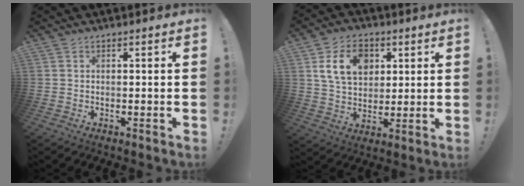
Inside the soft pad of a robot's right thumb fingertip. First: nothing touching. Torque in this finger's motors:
{"motor_torque": [-0.16, 0.83, 1.12, -0.04, 0.09]}